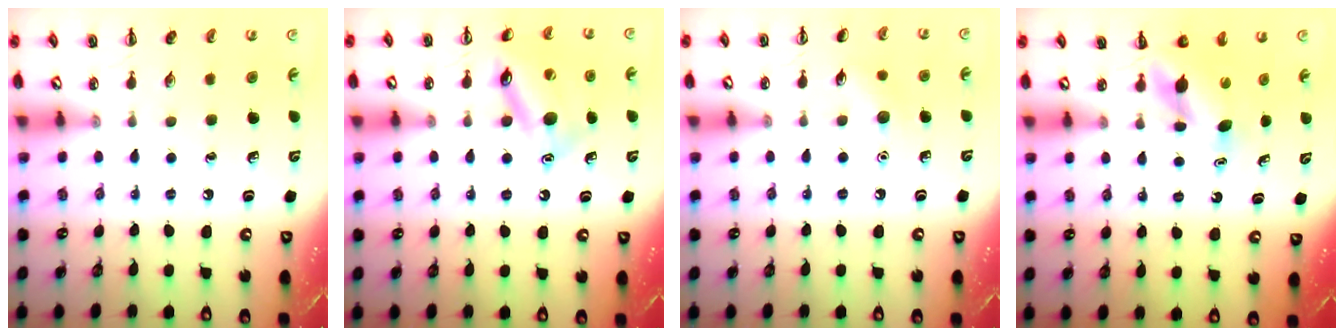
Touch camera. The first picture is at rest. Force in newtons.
{"total": 14.7, "press": 14.4, "slide": 2.7}
{"total": 6.5, "press": 6.3, "slide": 1.6}
{"total": 4.6, "press": 4.6, "slide": 0.4}